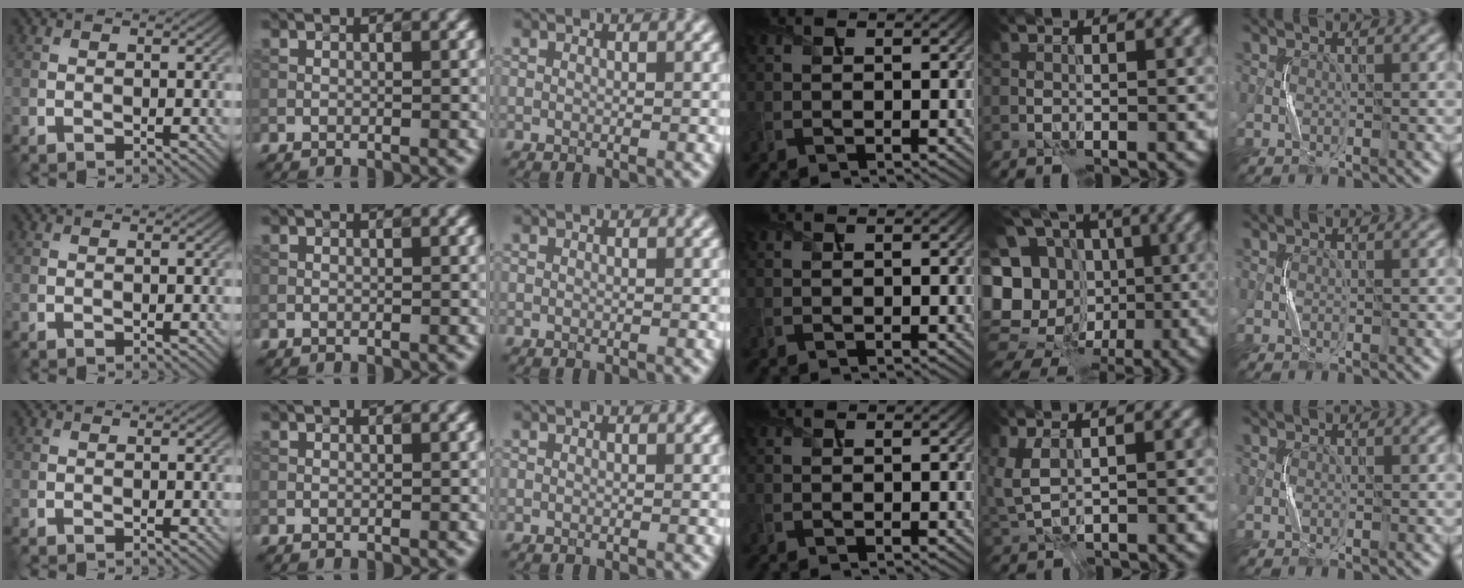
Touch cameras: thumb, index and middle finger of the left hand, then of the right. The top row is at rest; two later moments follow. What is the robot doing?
{"motion": "press", "object": "toy piano key"}